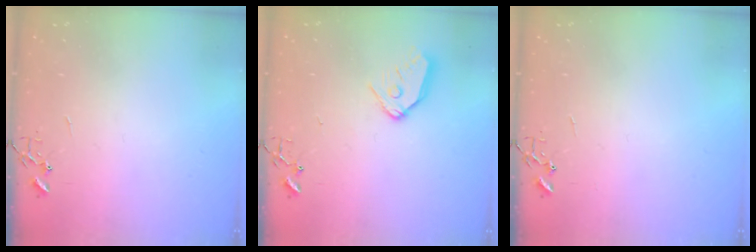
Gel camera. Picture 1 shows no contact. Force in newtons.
{"total": 10.7, "press": 10.6, "slide": 1.1}
{"total": 0.0}